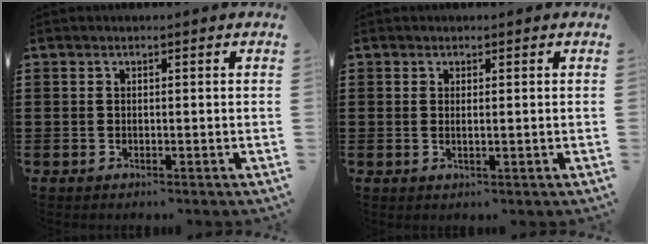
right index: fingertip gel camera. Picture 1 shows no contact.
{"total": 0.7, "force": [0.3, 0.0, 0.7], "torque": [-0.012, -0.001, 0.006]}